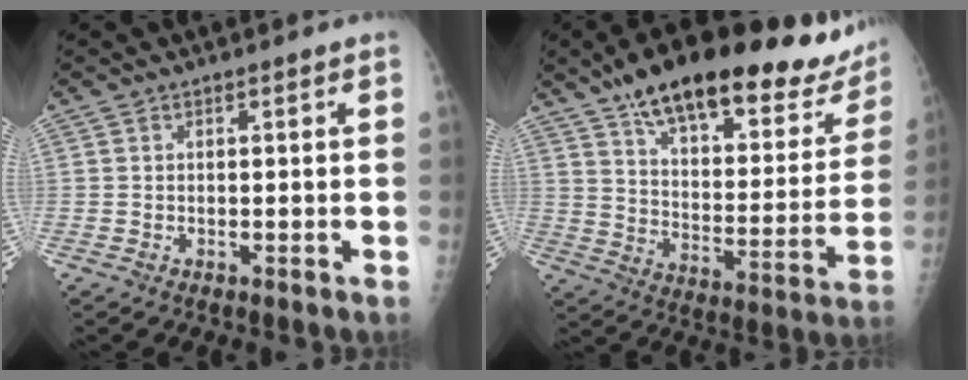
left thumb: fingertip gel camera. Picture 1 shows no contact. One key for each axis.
{"total": 30.0, "fx": 21.1, "fy": 10.2, "fz": 18.7, "tx": -0.239, "ty": -0.054, "tz": 0.298}